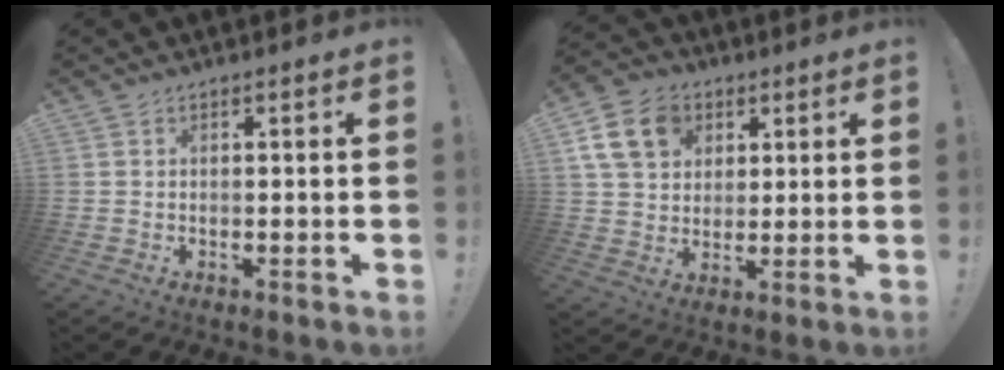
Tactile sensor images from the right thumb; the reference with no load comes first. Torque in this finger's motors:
{"motor_torque": [1.20, 1.72, 0.22, -0.13, 0.12]}